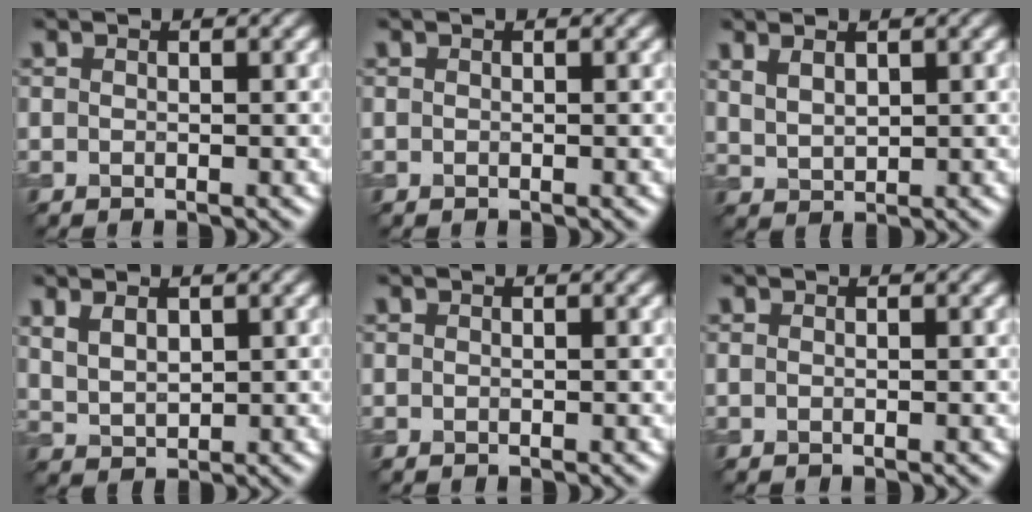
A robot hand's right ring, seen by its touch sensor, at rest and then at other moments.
{"total": 0.0}
{"total": 2.2, "force": [1.3, 1.0, 1.5], "torque": [-0.033, -0.002, 0.034]}
{"total": 2.6, "force": [1.4, 1.3, 1.7], "torque": [-0.039, -0.004, 0.035]}
{"total": 0.0}
{"total": 0.0}